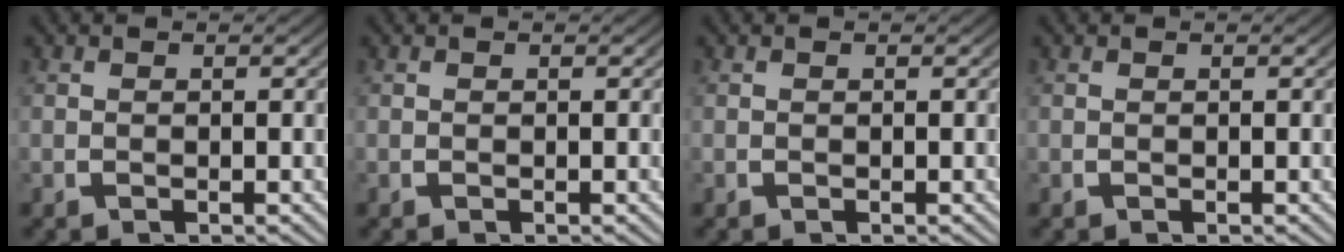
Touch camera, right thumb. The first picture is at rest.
{"total": 0.0}
{"total": 0.0}
{"total": 0.0}